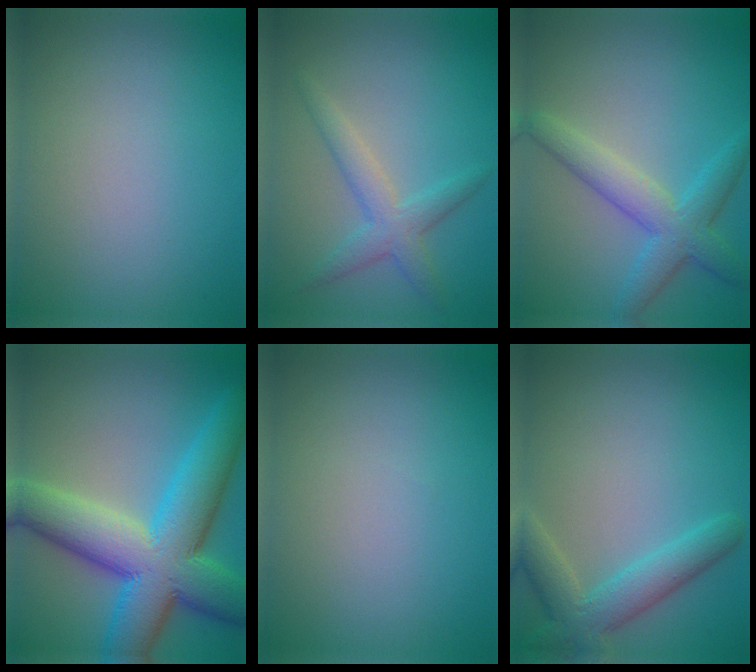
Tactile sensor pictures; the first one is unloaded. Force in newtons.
{"total": 3.0, "press": 3.0, "slide": 0.1}
{"total": 4.5, "press": 4.5, "slide": 0.1}
{"total": 12.4, "press": 12.4, "slide": 0.3}
{"total": 0.0}
{"total": 4.5, "press": 4.5, "slide": 0.4}